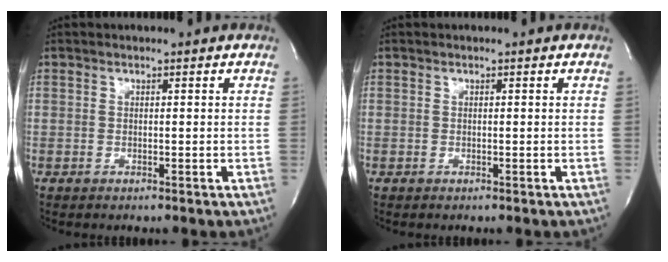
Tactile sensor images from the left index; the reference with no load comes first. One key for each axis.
{"total": 0.0}